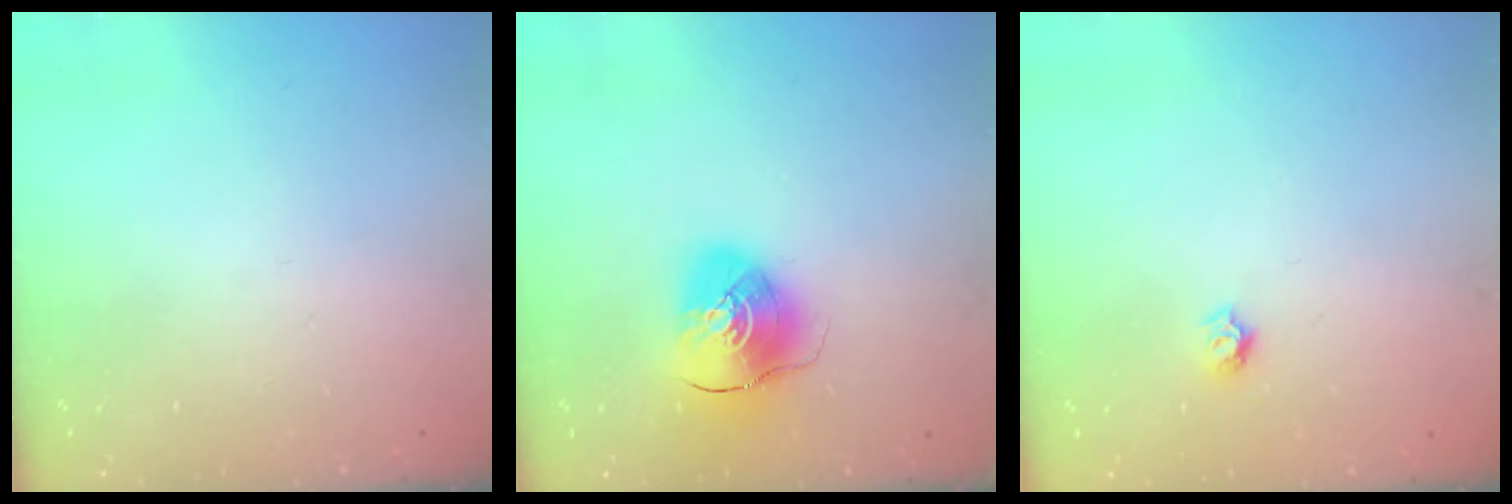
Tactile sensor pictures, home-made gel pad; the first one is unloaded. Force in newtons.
{"total": 11.3, "press": 11.2, "slide": 1.4}
{"total": 5.1, "press": 5.1, "slide": 0.4}